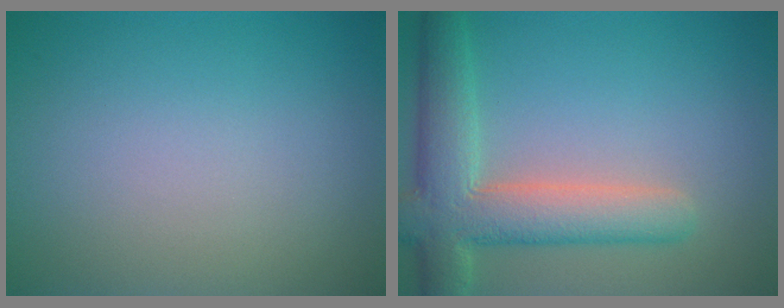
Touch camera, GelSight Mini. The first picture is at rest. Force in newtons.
{"total": 7.1, "press": 7.0, "slide": 0.7}